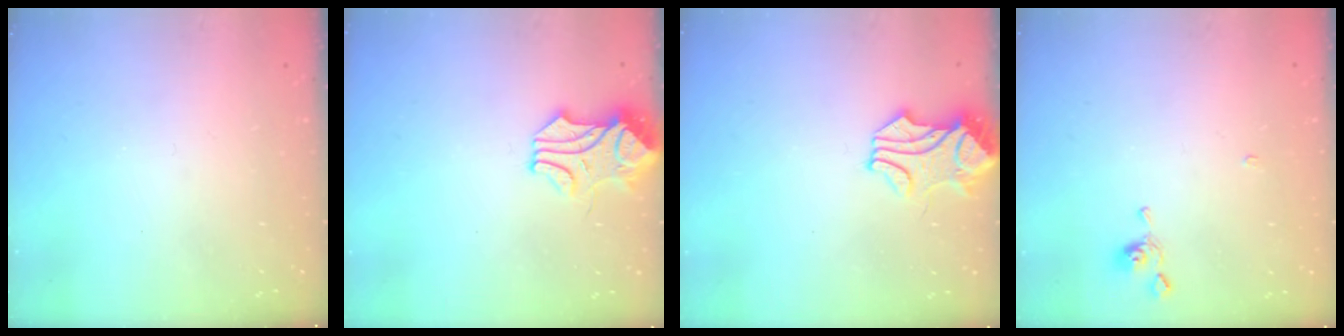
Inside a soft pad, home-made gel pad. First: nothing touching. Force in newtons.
{"total": 1.4, "press": 1.4, "slide": 0.0}
{"total": 1.8, "press": 1.7, "slide": 0.5}
{"total": 2.2, "press": 2.2, "slide": 0.3}